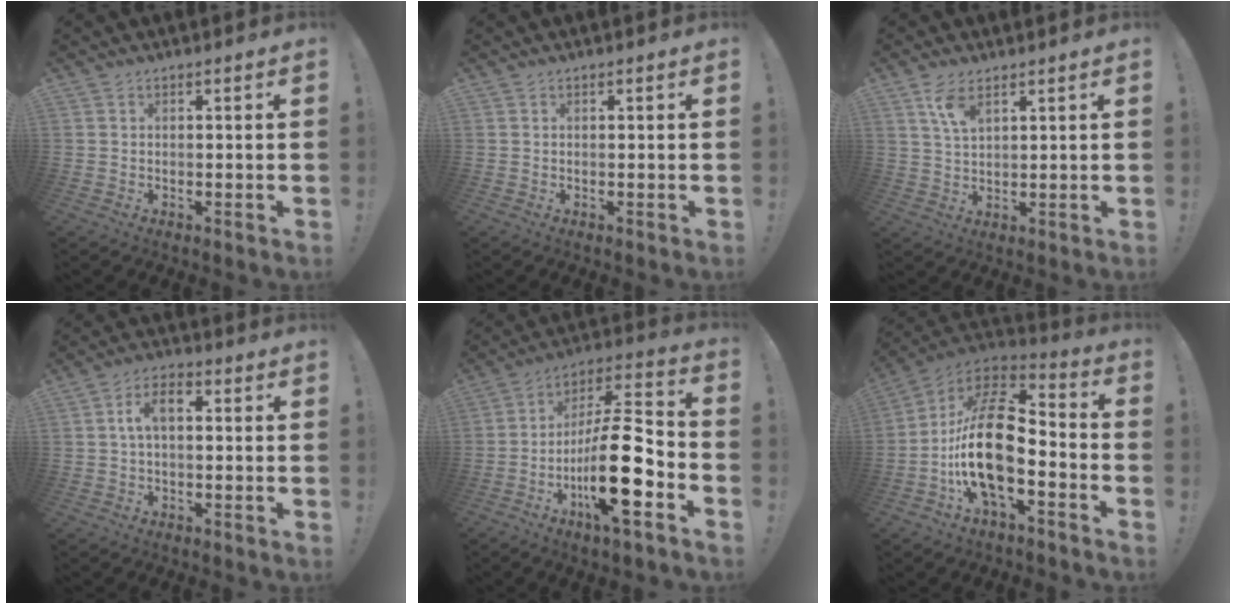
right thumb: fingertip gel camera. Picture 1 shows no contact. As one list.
[{"total": 0.0}, {"total": 5.8, "force": [3.5, 2.5, 4.0], "torque": [-0.078, -0.010, 0.063]}, {"total": 6.4, "force": [0.4, 3.2, 5.5], "torque": [-0.109, 0.013, 0.006]}, {"total": 22.7, "force": [-7.4, 6.7, 20.5], "torque": [-0.369, 0.040, -0.117]}, {"total": 22.1, "force": [-4.2, 10.6, 19.0], "torque": [-0.376, 0.027, -0.069]}]